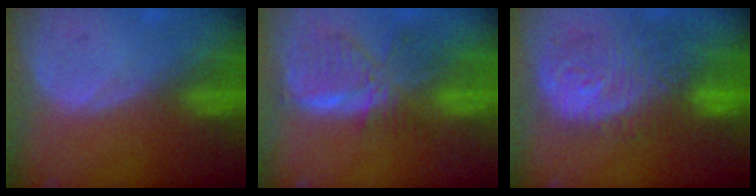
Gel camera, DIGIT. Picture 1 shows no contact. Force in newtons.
{"total": 8.4, "press": 7.3, "slide": 4.0}
{"total": 12.0, "press": 10.7, "slide": 5.5}